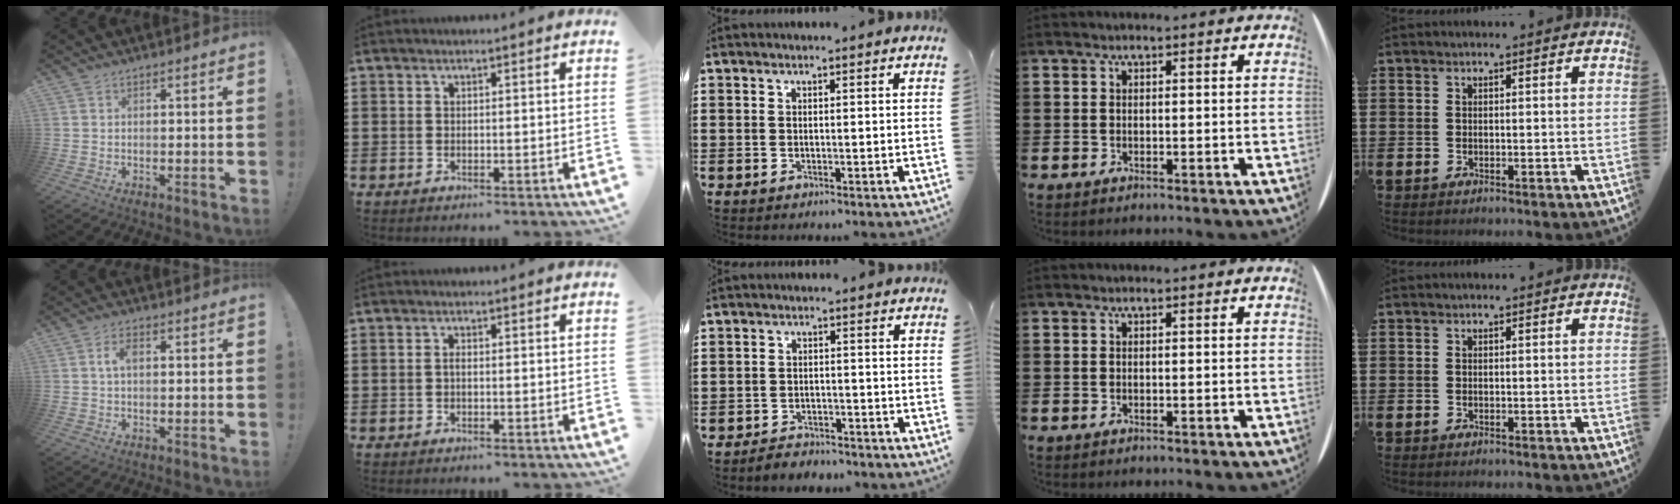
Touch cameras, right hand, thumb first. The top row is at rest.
{"thumb": {"total": 3.3, "force": [0.6, 1.8, 2.7], "torque": [-0.054, 0.009, 0.007]}, "index": {"total": 0.9, "force": [-0.3, 0.3, 0.8], "torque": [-0.018, -0.003, -0.005]}, "middle": {"total": 2.9, "force": [-2.8, 0.7, -0.3], "torque": [-0.002, 0.004, -0.063]}}